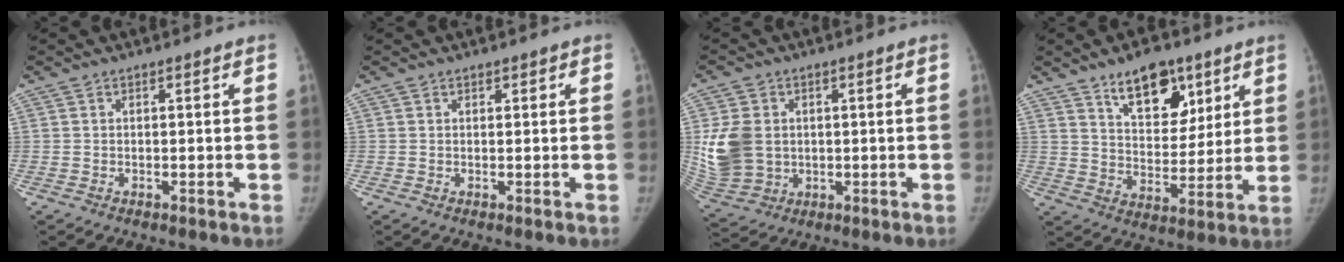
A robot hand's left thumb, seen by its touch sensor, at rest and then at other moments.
{"total": 0.8, "force": [0.5, 0.5, 0.3], "torque": [0.004, -0.002, 0.005]}
{"total": 11.3, "force": [1.0, 9.0, 6.7], "torque": [-0.123, -0.006, 0.035]}
{"total": 13.6, "force": [8.3, 7.4, 7.9], "torque": [-0.078, -0.050, 0.137]}